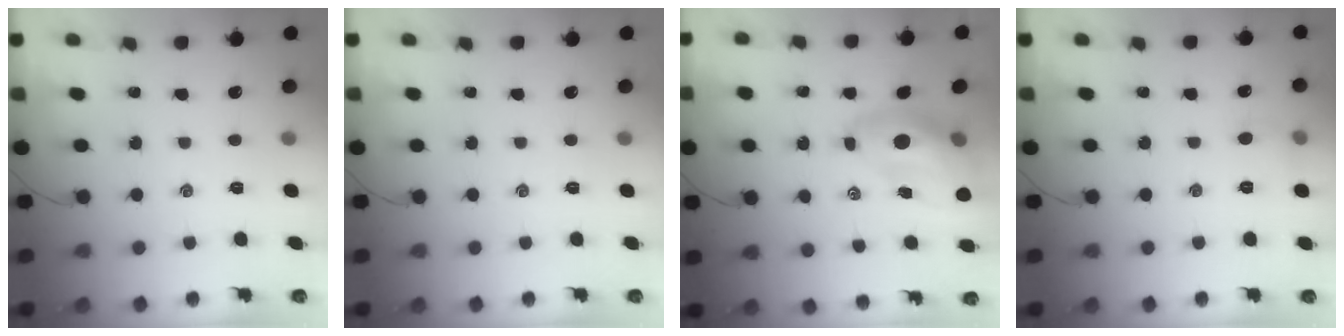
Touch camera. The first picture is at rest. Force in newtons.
{"total": 0.0}
{"total": 11.7, "press": 11.2, "slide": 3.4}
{"total": 4.5, "press": 4.3, "slide": 1.4}